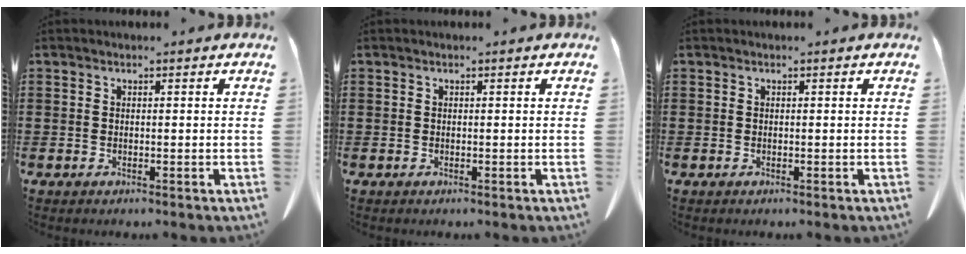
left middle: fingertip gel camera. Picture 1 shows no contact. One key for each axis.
{"total": 0.0}
{"total": 0.0}